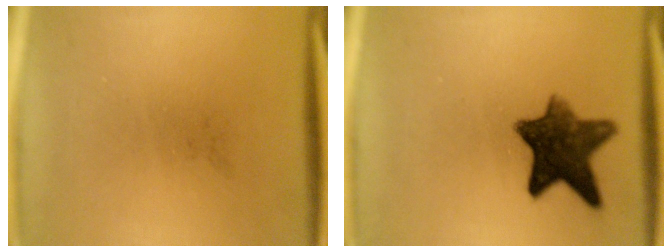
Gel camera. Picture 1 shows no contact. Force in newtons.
{"total": 10.3}